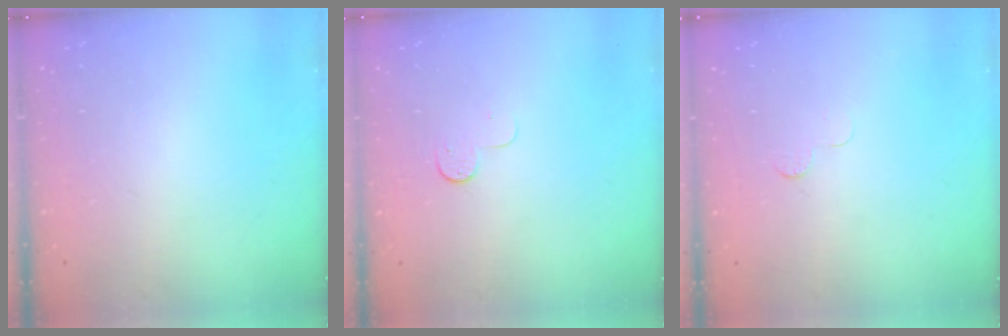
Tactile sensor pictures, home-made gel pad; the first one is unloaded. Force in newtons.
{"total": 5.0, "press": 5.0, "slide": 0.4}
{"total": 2.5, "press": 2.5, "slide": 0.2}